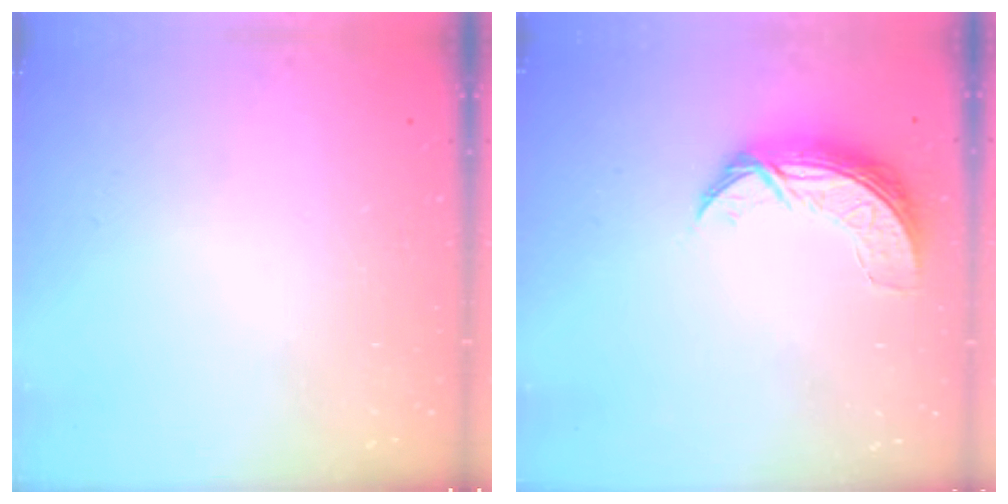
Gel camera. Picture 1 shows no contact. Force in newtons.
{"total": 7.8, "press": 7.8, "slide": 0.5}